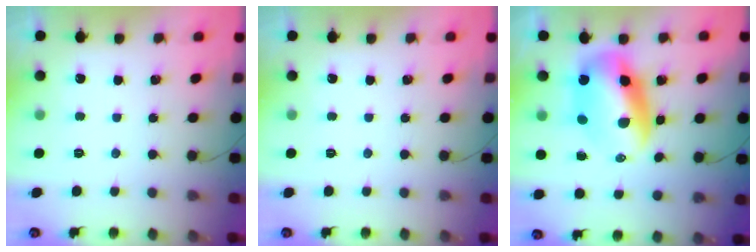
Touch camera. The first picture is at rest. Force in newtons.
{"total": 0.0}
{"total": 13.7, "press": 13.2, "slide": 3.6}